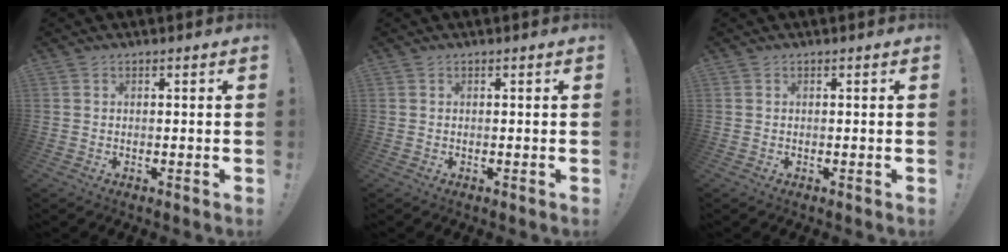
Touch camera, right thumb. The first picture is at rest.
{"total": 0.0}
{"total": 0.0}